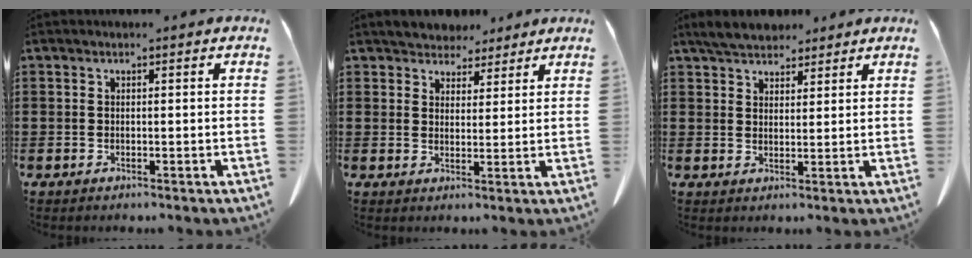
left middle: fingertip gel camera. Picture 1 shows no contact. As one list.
[{"total": 4.0, "force": [3.7, 1.5, -0.2], "torque": [-0.004, -0.011, 0.068]}, {"total": 4.8, "force": [4.3, 1.5, 1.3], "torque": [-0.040, -0.006, 0.082]}]